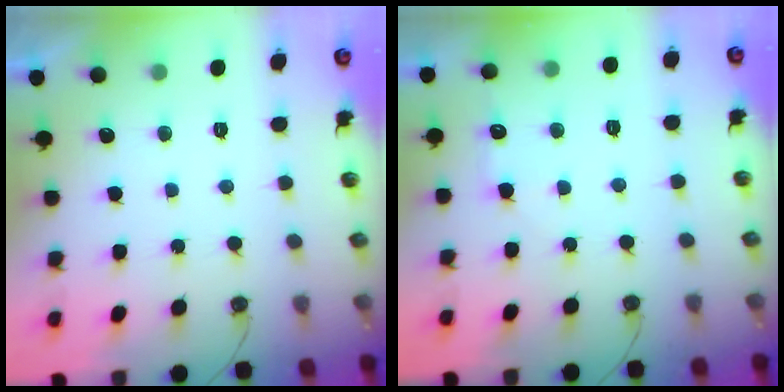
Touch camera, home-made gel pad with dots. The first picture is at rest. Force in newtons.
{"total": 5.4, "press": 5.4, "slide": 0.6}